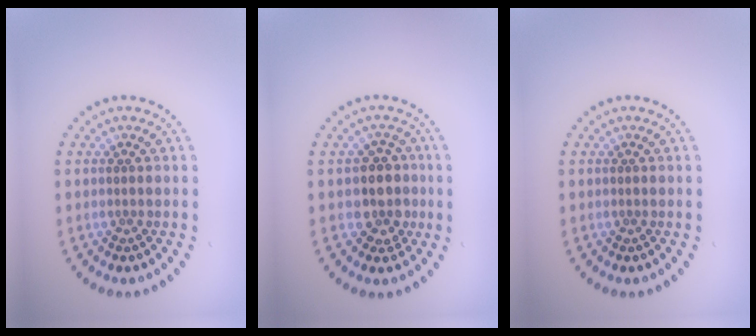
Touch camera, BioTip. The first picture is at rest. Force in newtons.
{"total": 3.0, "press": 2.6, "slide": 1.5}
{"total": 0.0}